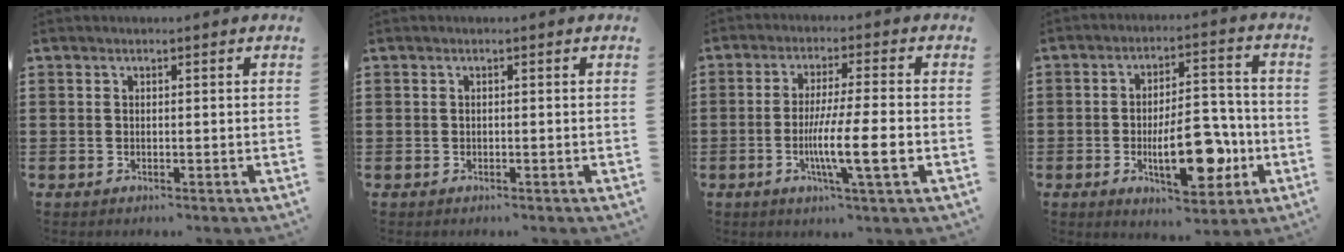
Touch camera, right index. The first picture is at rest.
{"total": 0.0}
{"total": 9.4, "force": [-2.3, 0.7, 9.1], "torque": [-0.171, -0.016, -0.044]}
{"total": 12.4, "force": [-3.6, 5.8, 10.4], "torque": [-0.145, -0.002, -0.058]}